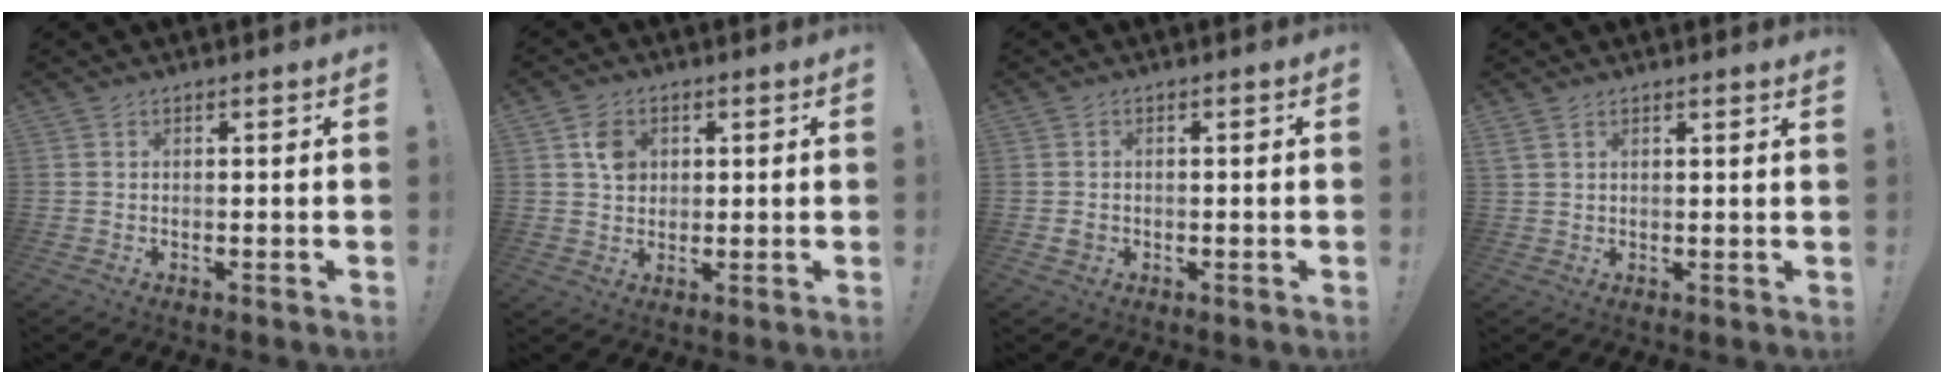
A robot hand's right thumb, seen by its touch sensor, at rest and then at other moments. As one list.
[{"total": 5.9, "force": [1.7, 4.9, 2.9], "torque": [-0.025, -0.001, 0.030]}, {"total": 1.5, "force": [-0.5, 1.3, 0.5], "torque": [-0.013, 0.007, -0.007]}, {"total": 2.2, "force": [1.7, 0.5, 1.2], "torque": [-0.021, -0.007, 0.033]}]